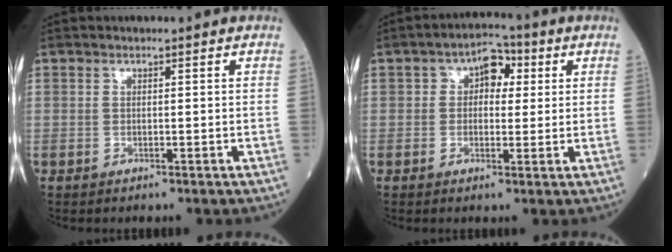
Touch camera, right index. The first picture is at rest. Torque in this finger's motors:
{"motor_torque": [0.32, -0.05, 0.12, 0.02]}